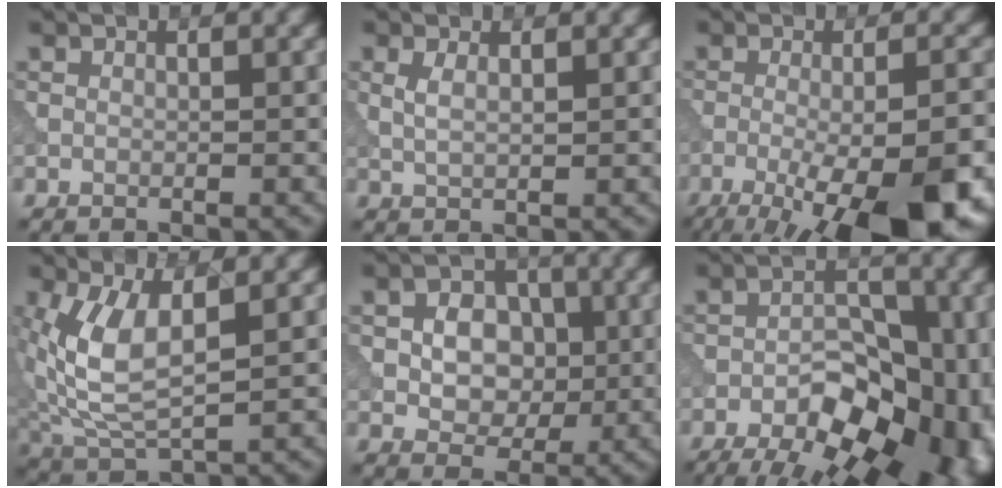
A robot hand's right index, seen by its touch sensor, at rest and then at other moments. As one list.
[{"total": 1.6, "force": [0.5, 0.6, 1.4], "torque": [-0.031, -0.001, 0.013]}, {"total": 13.3, "force": [-6.4, 3.9, 11.0], "torque": [-0.147, -0.017, -0.098]}, {"total": 7.0, "force": [1.2, 3.3, 6.0], "torque": [-0.139, -0.001, 0.024]}, {"total": 5.4, "force": [0.1, 4.1, 3.4], "torque": [-0.049, 0.005, -0.003]}, {"total": 17.9, "force": [-8.4, 9.4, 12.8], "torque": [-0.131, 0.003, -0.110]}]